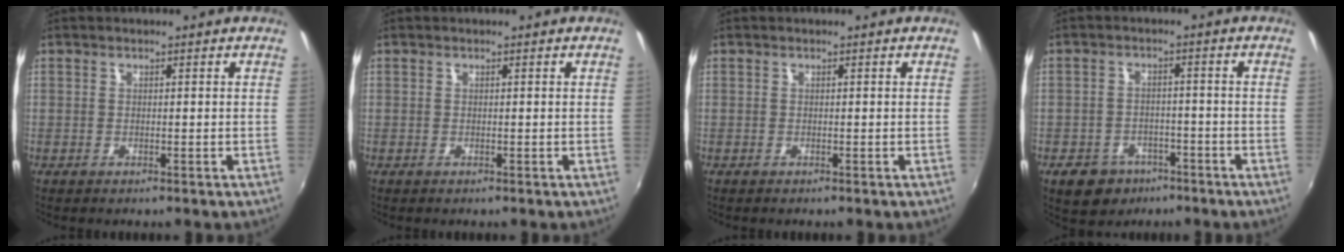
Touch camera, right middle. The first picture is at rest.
{"total": 0.0}
{"total": 0.0}
{"total": 7.9, "force": [-4.7, 5.7, 2.6], "torque": [-0.073, 0.009, -0.060]}